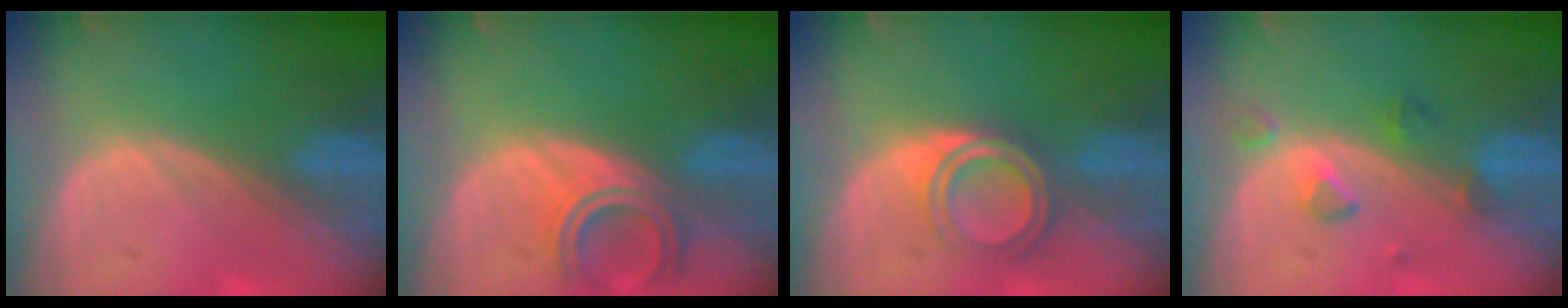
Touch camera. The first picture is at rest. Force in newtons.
{"total": 5.9, "press": 5.3, "slide": 2.6}
{"total": 5.3, "press": 5.0, "slide": 1.8}
{"total": 3.5, "press": 3.4, "slide": 0.8}